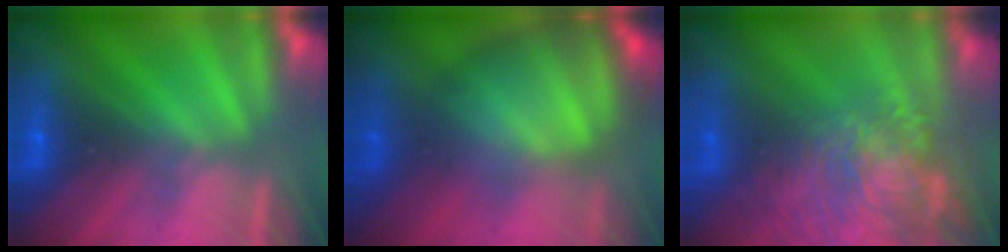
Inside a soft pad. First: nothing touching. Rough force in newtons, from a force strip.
{"total": 7.8}
{"total": 7.2}